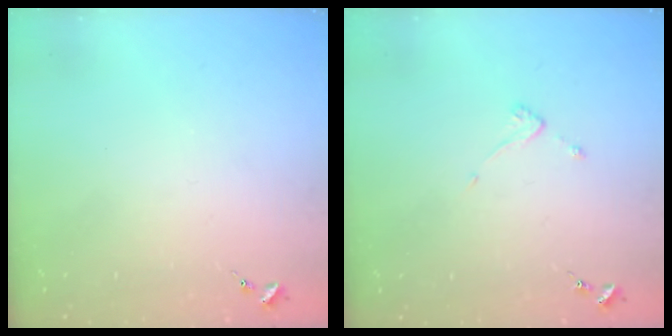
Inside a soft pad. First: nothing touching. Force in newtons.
{"total": 3.4, "press": 3.4, "slide": 0.1}